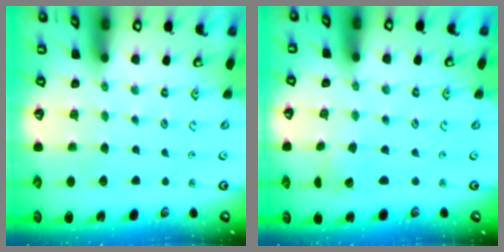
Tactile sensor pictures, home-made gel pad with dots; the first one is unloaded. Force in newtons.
{"total": 2.0, "press": 2.0, "slide": 0.1}